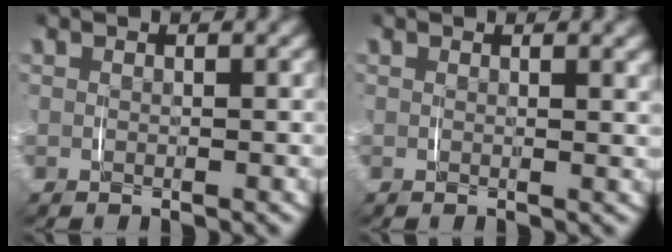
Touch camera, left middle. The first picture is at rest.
{"total": 0.9, "force": [0.6, 0.0, 0.6], "torque": [-0.006, 0.001, 0.008]}